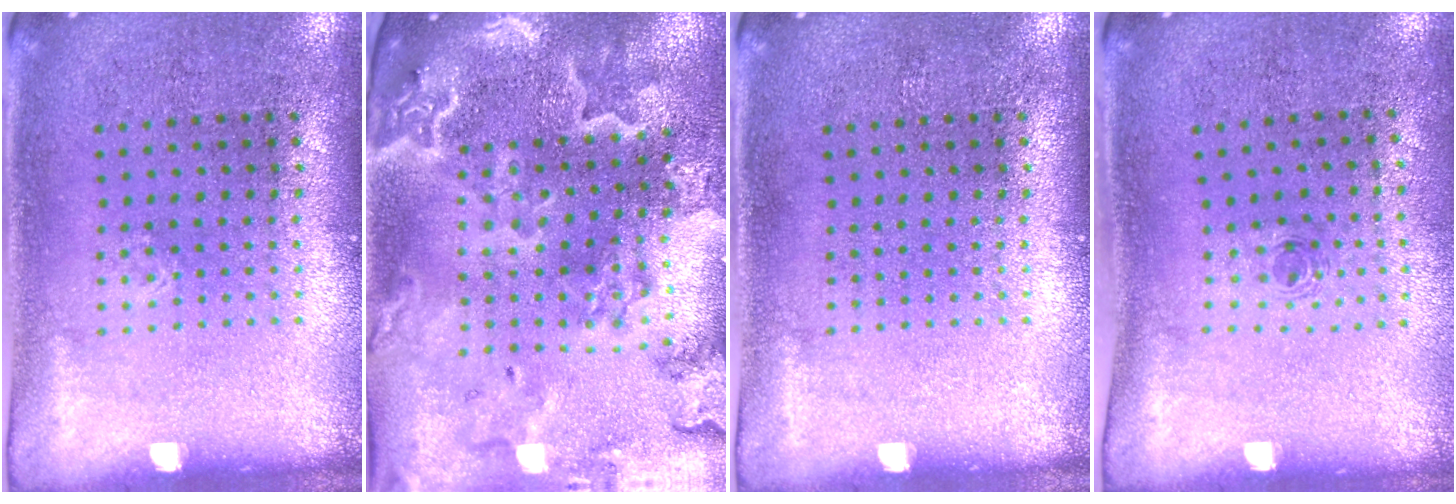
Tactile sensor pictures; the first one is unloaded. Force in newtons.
{"total": 4.0, "press": 3.3, "slide": 2.2}
{"total": 0.0}
{"total": 0.6, "press": 0.2, "slide": 0.6}